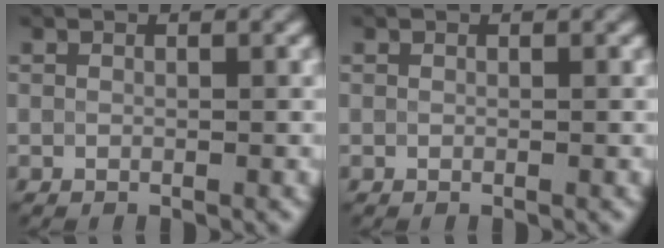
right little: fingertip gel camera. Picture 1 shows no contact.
{"total": 0.0}